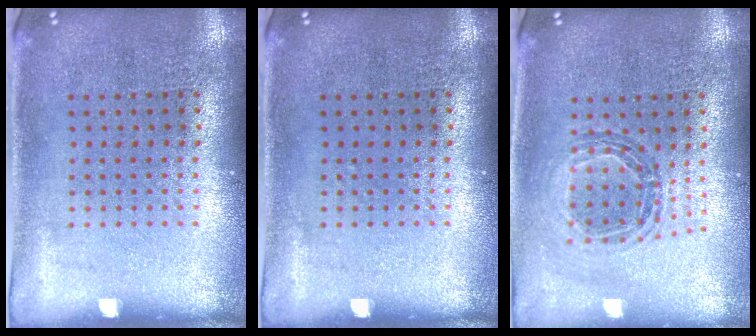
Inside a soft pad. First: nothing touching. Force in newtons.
{"total": 0.0}
{"total": 0.8, "press": 0.8, "slide": 0.1}